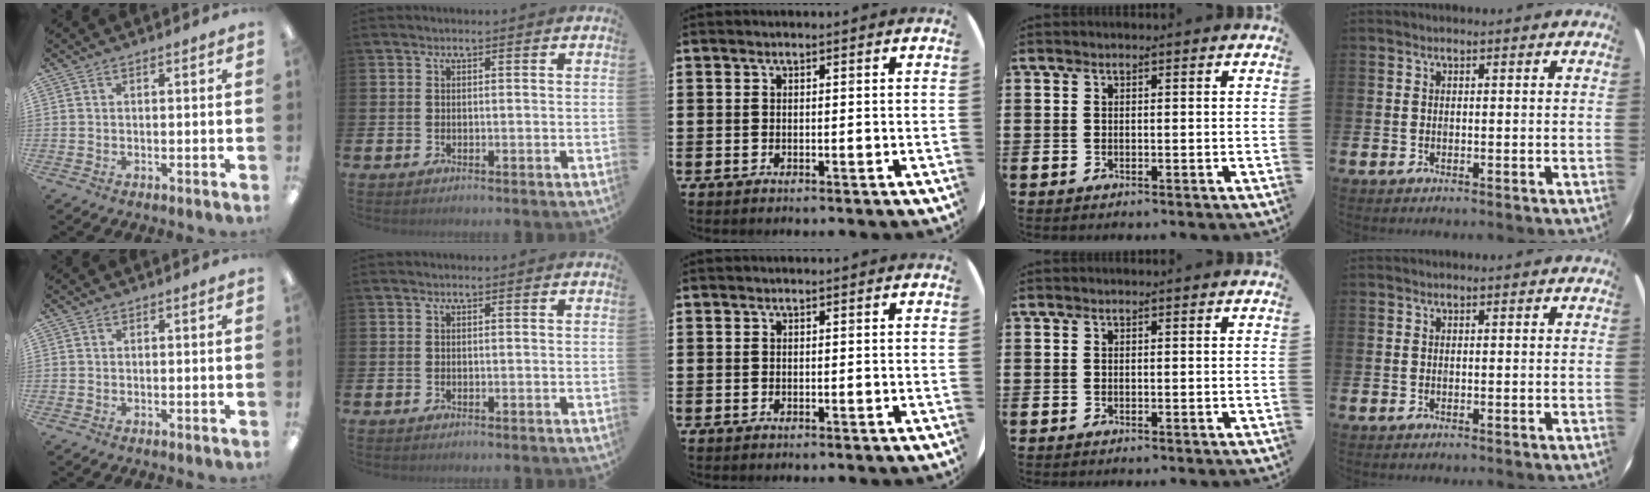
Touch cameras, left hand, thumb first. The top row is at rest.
{}